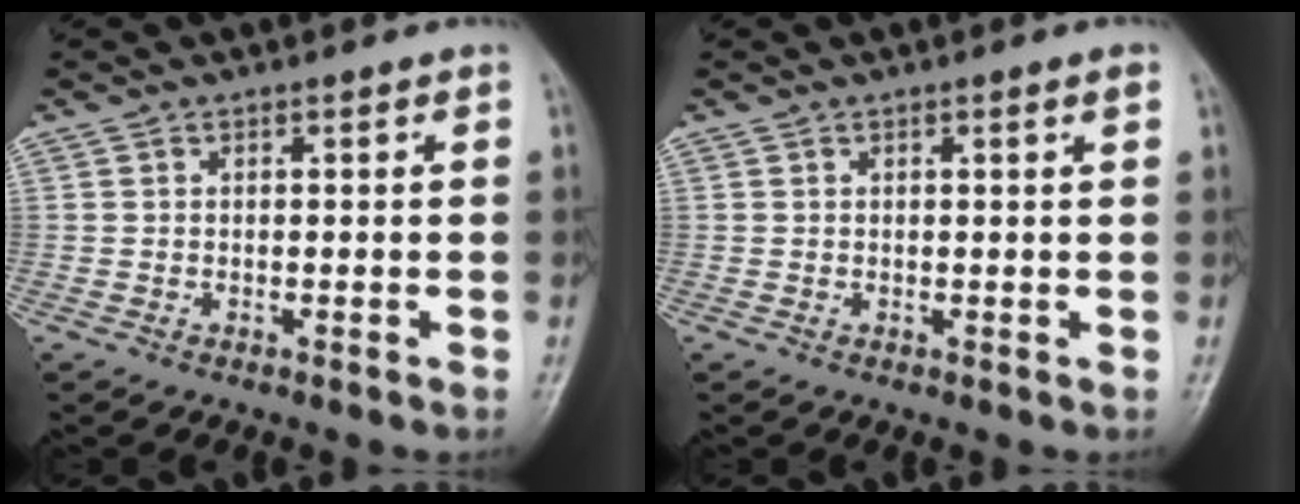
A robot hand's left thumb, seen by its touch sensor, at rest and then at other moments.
{"total": 1.2, "force": [0.6, -0.1, 1.1], "torque": [-0.017, -0.002, 0.009]}